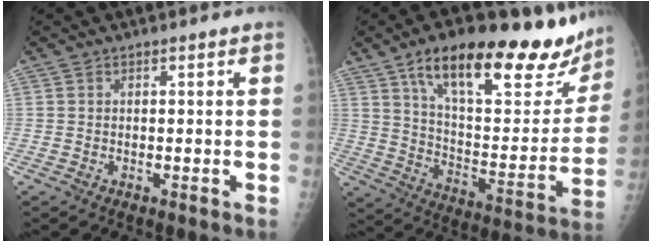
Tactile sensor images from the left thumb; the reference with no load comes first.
{"total": 29.9, "force": [19.4, 10.6, 20.1], "torque": [-0.260, -0.050, 0.295]}